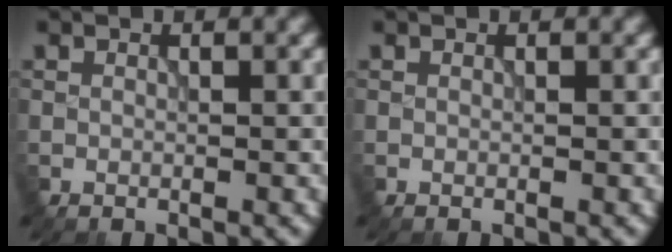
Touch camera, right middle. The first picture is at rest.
{"total": 0.0}